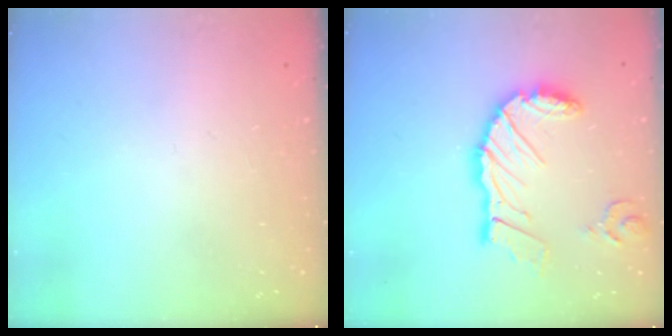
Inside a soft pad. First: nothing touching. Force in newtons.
{"total": 16.8, "press": 16.7, "slide": 2.0}